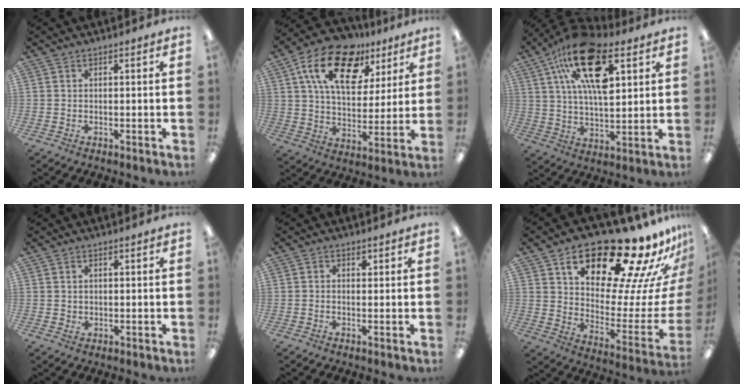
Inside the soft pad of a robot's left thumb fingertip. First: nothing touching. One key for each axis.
{"total": 18.8, "fx": 9.9, "fy": 10.8, "fz": 11.8, "tx": -0.205, "ty": -0.029, "tz": 0.175}
{"total": 21.8, "fx": 10.3, "fy": 9.9, "fz": 16.5, "tx": -0.300, "ty": -0.032, "tz": 0.168}
{"total": 1.0, "fx": 0.4, "fy": 0.9, "fz": 0.2, "tx": 0.003, "ty": 0.001, "tz": 0.004}
{"total": 1.0, "fx": 0.3, "fy": 0.5, "fz": 0.8, "tx": -0.009, "ty": 0.000, "tz": 0.003}
{"total": 26.2, "fx": 18.3, "fy": 9.3, "fz": 16.3, "tx": -0.228, "ty": -0.129, "tz": 0.297}